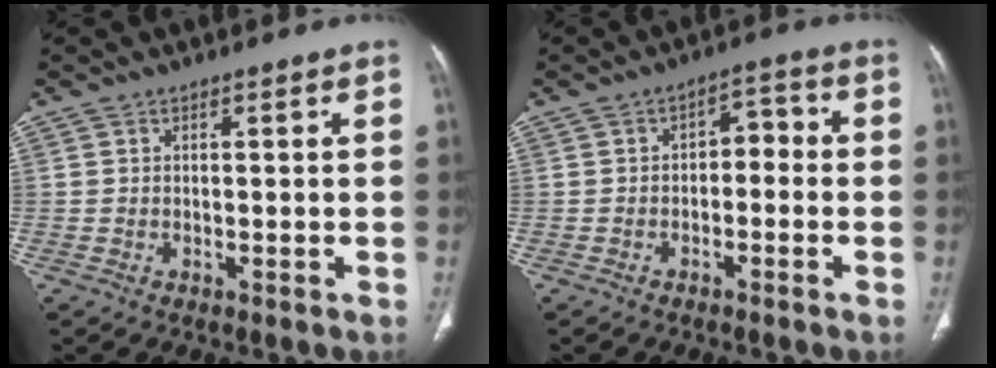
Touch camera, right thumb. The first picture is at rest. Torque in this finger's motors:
{"motor_torque": [0.02, -0.05, -0.31, 0.16, -0.01]}